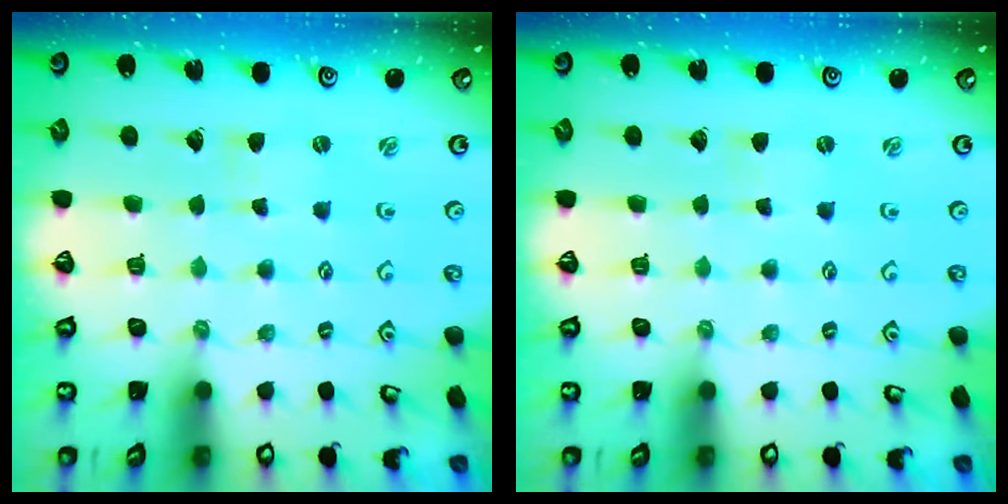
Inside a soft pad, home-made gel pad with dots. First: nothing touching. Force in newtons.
{"total": 0.0}